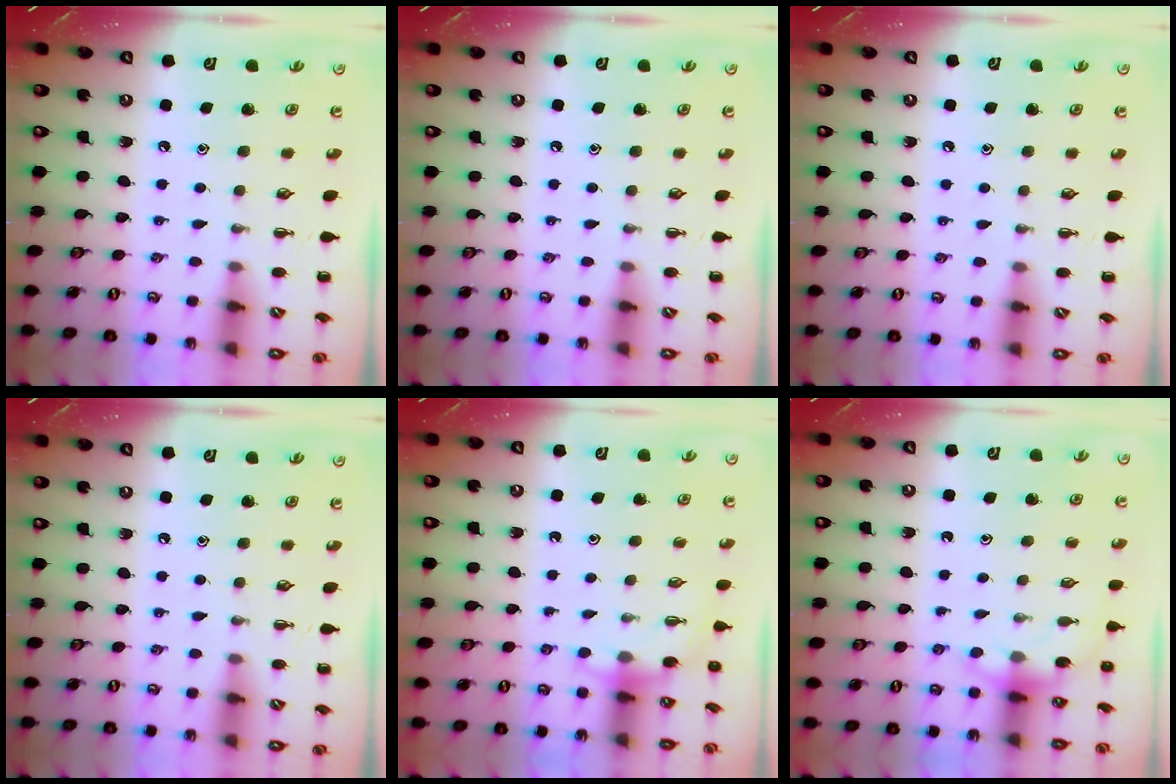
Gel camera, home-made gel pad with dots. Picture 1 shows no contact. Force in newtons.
{"total": 0.0}
{"total": 3.6, "press": 3.3, "slide": 1.3}
{"total": 0.0}
{"total": 3.2, "press": 3.1, "slide": 0.8}
{"total": 5.6, "press": 5.4, "slide": 1.5}